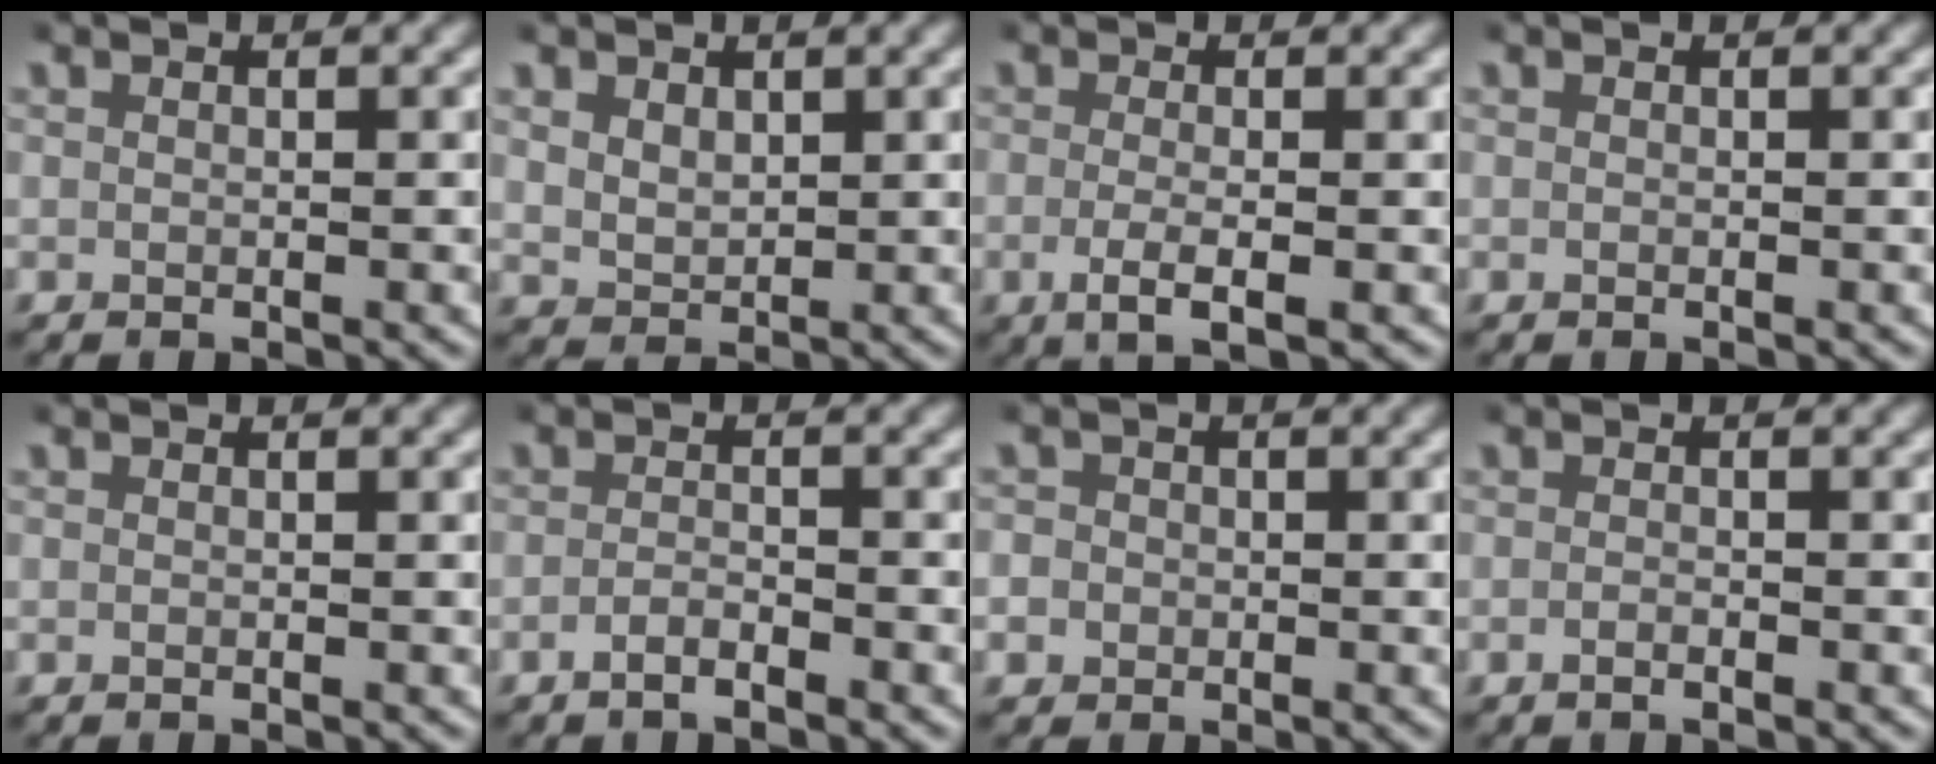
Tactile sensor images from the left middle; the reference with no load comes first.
{"total": 2.0, "force": [1.2, 1.4, 0.9], "torque": [-0.025, -0.009, 0.034]}
{"total": 2.9, "force": [-1.1, 0.7, 2.6], "torque": [-0.059, -0.013, -0.013]}
{"total": 0.0}
{"total": 0.0}
{"total": 1.7, "force": [-1.5, 0.3, 0.7], "torque": [-0.012, 0.000, -0.030]}
{"total": 3.3, "force": [-0.7, 3.2, 0.5], "torque": [-0.020, -0.006, -0.020]}
{"total": 0.8, "force": [-0.7, 0.0, 0.4], "torque": [-0.012, -0.002, -0.012]}